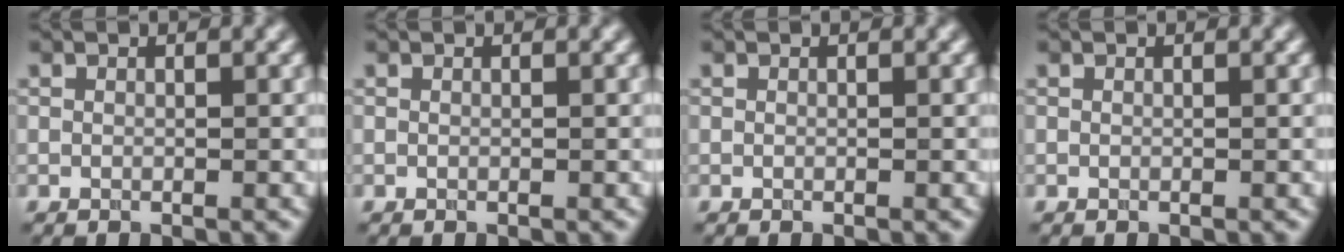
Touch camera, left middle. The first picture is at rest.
{"total": 0.0}
{"total": 0.0}
{"total": 0.0}